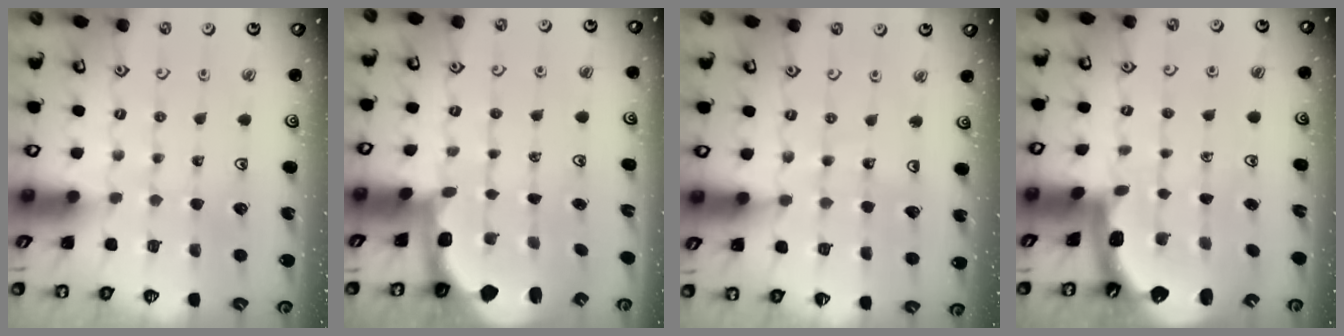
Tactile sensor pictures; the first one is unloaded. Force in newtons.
{"total": 2.3, "press": 1.3, "slide": 1.8}
{"total": 5.1, "press": 5.1, "slide": 0.7}
{"total": 1.6, "press": 1.5, "slide": 0.6}